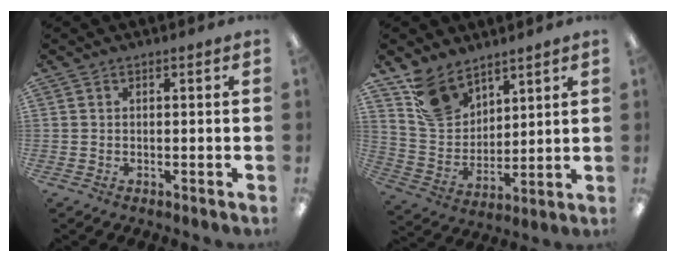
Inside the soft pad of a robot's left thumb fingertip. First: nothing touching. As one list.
[{"total": 12.2, "force": [8.8, 7.5, 4.0], "torque": [-0.095, -0.042, 0.176]}]